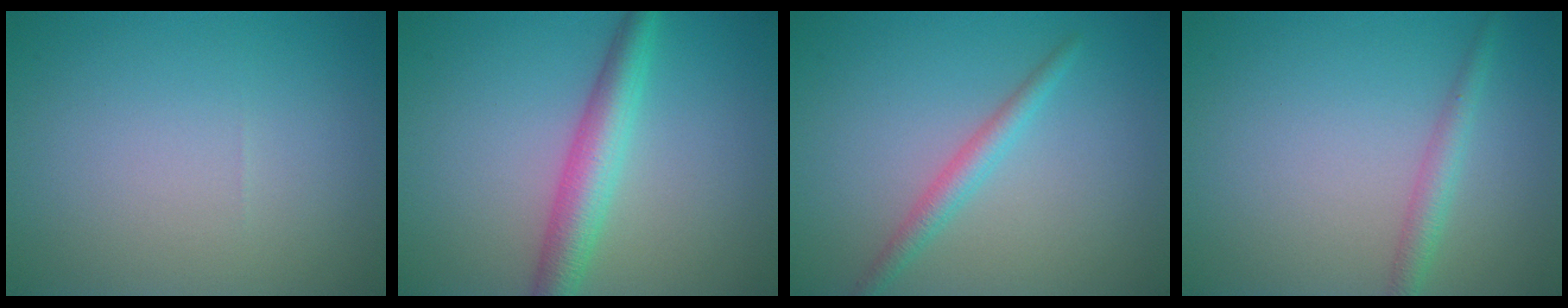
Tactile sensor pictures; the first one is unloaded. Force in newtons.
{"total": 4.3, "press": 4.3, "slide": 0.1}
{"total": 2.1, "press": 2.1, "slide": 0.1}
{"total": 1.9, "press": 1.9, "slide": 0.0}